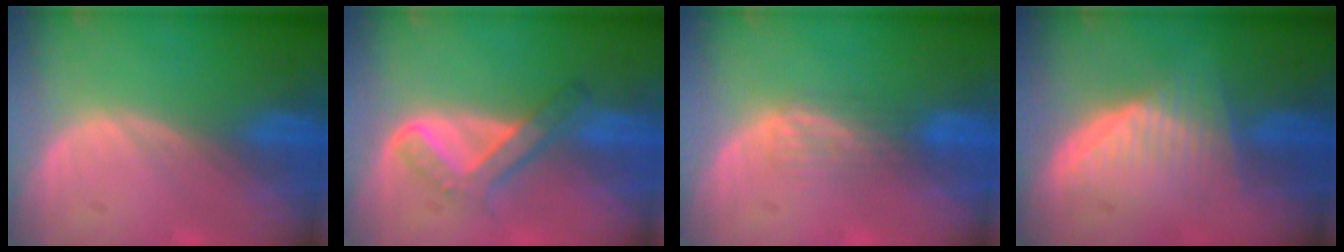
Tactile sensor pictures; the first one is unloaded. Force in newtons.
{"total": 5.3, "press": 5.1, "slide": 1.4}
{"total": 2.6, "press": 2.6, "slide": 0.4}
{"total": 5.9, "press": 5.9, "slide": 0.4}